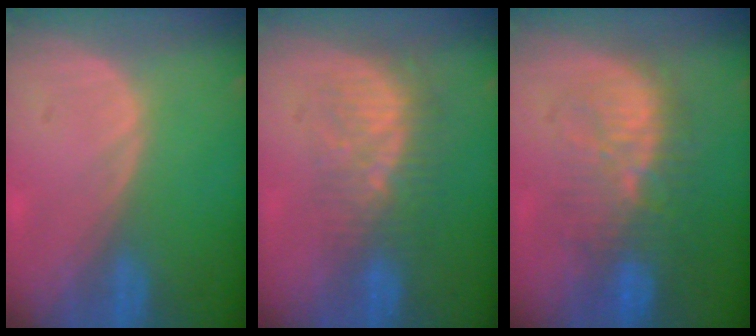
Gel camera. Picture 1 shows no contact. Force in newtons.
{"total": 8.6, "press": 7.5, "slide": 4.3}
{"total": 9.6, "press": 9.2, "slide": 2.8}